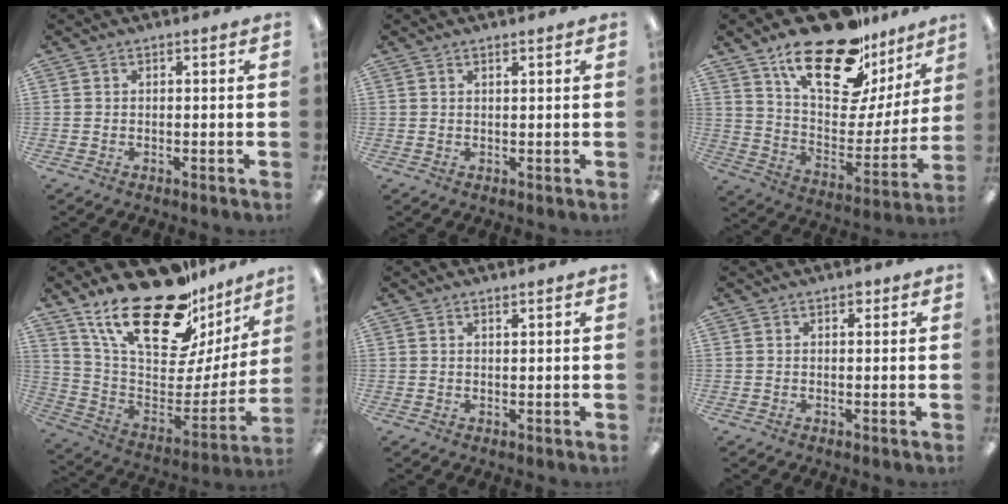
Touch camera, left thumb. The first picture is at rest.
{"total": 1.0, "force": [0.9, 0.2, 0.5], "torque": [-0.012, 0.000, 0.015]}
{"total": 24.1, "force": [16.9, 10.2, 13.9], "torque": [-0.222, -0.110, 0.291]}
{"total": 27.5, "force": [19.1, 11.0, 16.4], "torque": [-0.275, -0.124, 0.335]}
{"total": 1.2, "force": [1.0, 0.3, 0.6], "torque": [-0.004, -0.004, 0.017]}
{"total": 1.4, "force": [1.0, 0.6, 0.8], "torque": [-0.010, -0.002, 0.015]}